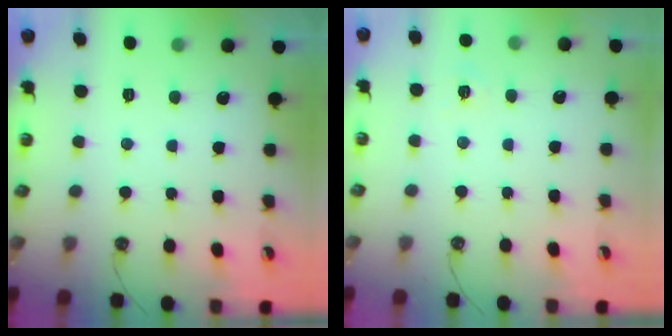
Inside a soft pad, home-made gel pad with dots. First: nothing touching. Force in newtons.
{"total": 3.8, "press": 3.8, "slide": 0.5}